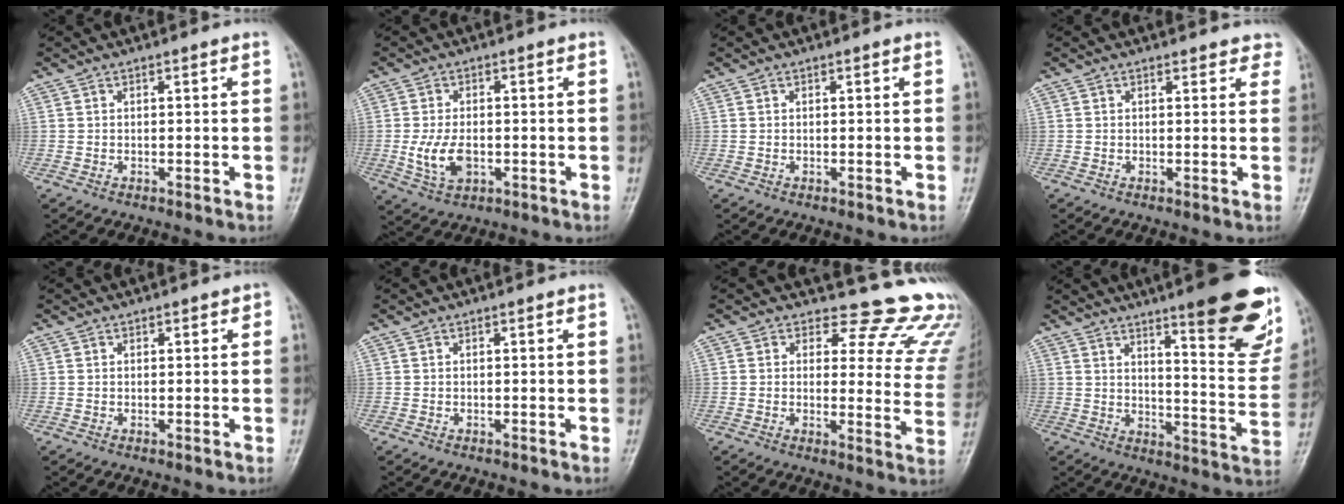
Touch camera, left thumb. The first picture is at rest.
{"total": 6.7, "force": [-1.1, 4.1, 5.2], "torque": [-0.100, -0.003, -0.016]}
{"total": 0.0}
{"total": 3.0, "force": [2.5, 1.5, 0.2], "torque": [0.031, -0.010, 0.011]}
{"total": 1.1, "force": [0.4, 0.8, 0.5], "torque": [0.008, 0.001, 0.001]}
{"total": 0.0}
{"total": 16.1, "force": [13.6, 7.0, 5.1], "torque": [-0.004, -0.109, 0.125]}
{"total": 19.8, "force": [12.5, 3.9, 14.8], "torque": [-0.154, -0.081, 0.173]}